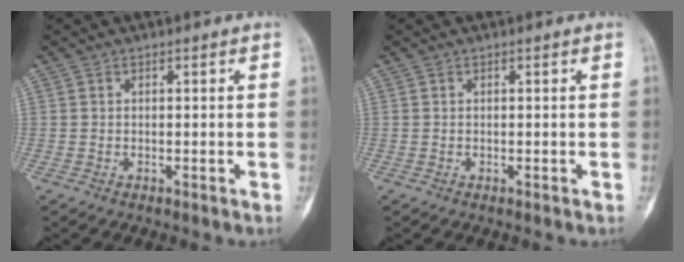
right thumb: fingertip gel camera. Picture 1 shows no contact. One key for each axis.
{"total": 0.0}